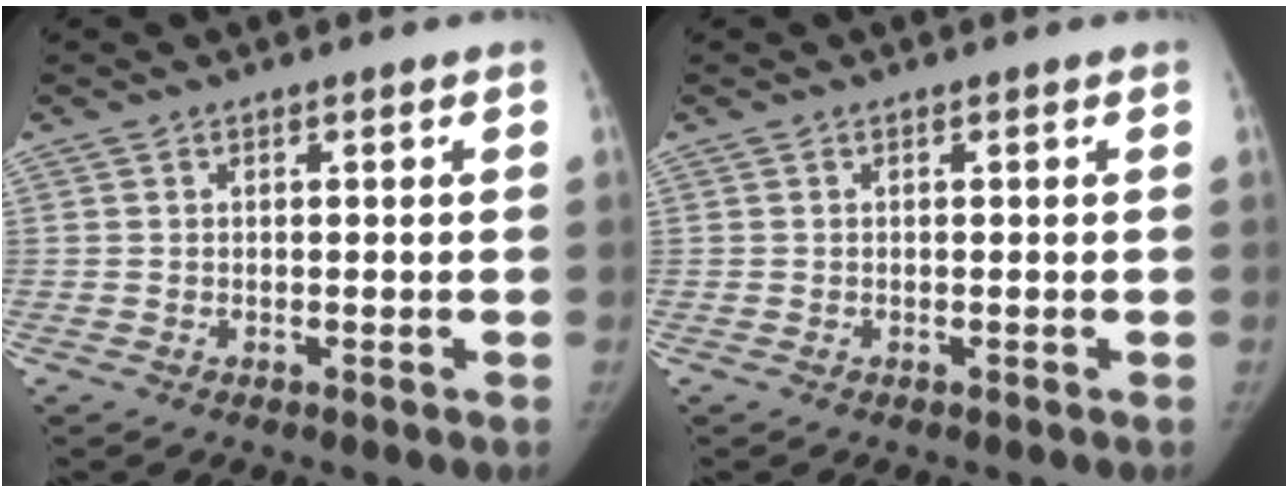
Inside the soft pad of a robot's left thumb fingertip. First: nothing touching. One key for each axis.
{"total": 0.0}